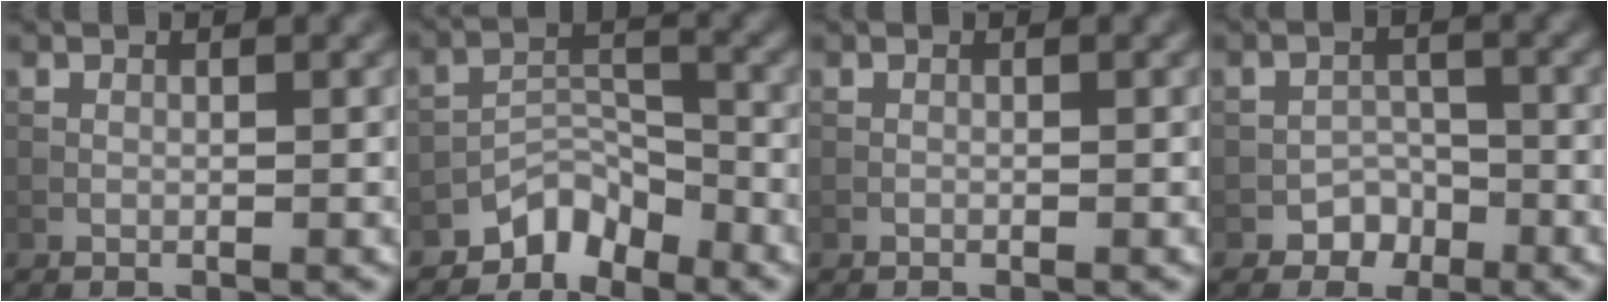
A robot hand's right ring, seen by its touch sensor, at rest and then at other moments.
{"total": 3.7, "force": [-3.2, 1.5, 0.9], "torque": [-0.003, 0.011, -0.065]}
{"total": 0.0}
{"total": 2.2, "force": [-1.5, 1.6, 0.3], "torque": [0.005, 0.011, -0.023]}